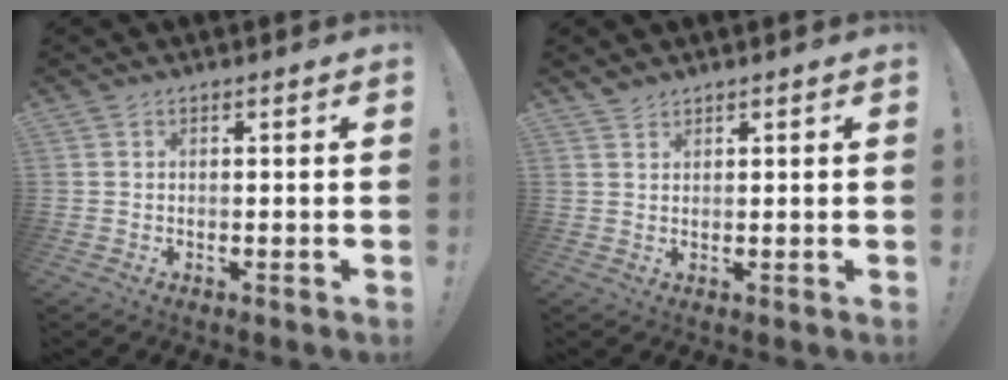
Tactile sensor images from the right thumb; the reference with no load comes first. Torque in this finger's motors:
{"motor_torque": [0.20, 0.11, 0.22, -0.01, 0.02]}